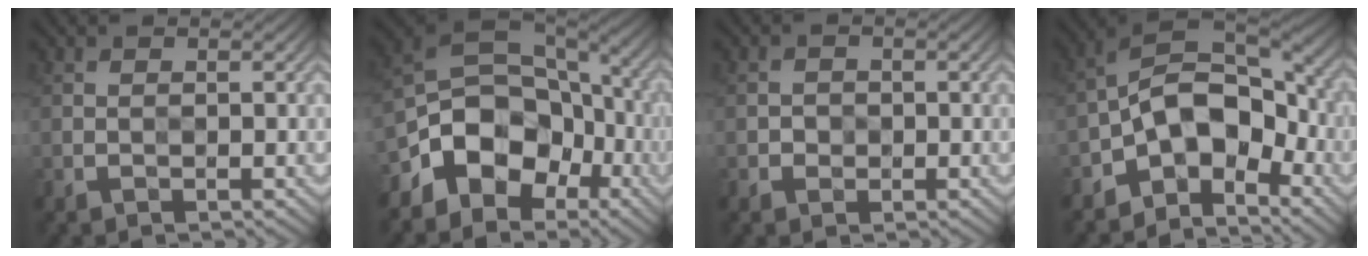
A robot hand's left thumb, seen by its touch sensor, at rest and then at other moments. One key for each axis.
{"total": 14.1, "fx": -6.0, "fy": 10.1, "fz": 7.9, "tx": -0.157, "ty": -0.020, "tz": -0.109}
{"total": 1.0, "fx": -0.2, "fy": 1.0, "fz": 0.0, "tx": 0.004, "ty": -0.003, "tz": -0.007}
{"total": 11.1, "fx": -4.6, "fy": 6.5, "fz": 7.7, "tx": -0.120, "ty": 0.000, "tz": -0.102}